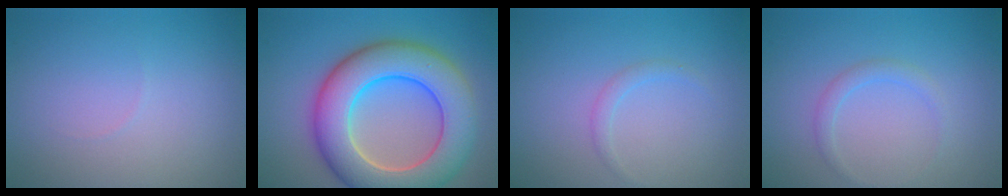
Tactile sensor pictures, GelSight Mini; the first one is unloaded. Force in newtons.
{"total": 10.8, "press": 10.7, "slide": 0.8}
{"total": 1.0, "press": 1.0, "slide": 0.0}
{"total": 1.3, "press": 1.3, "slide": 0.0}